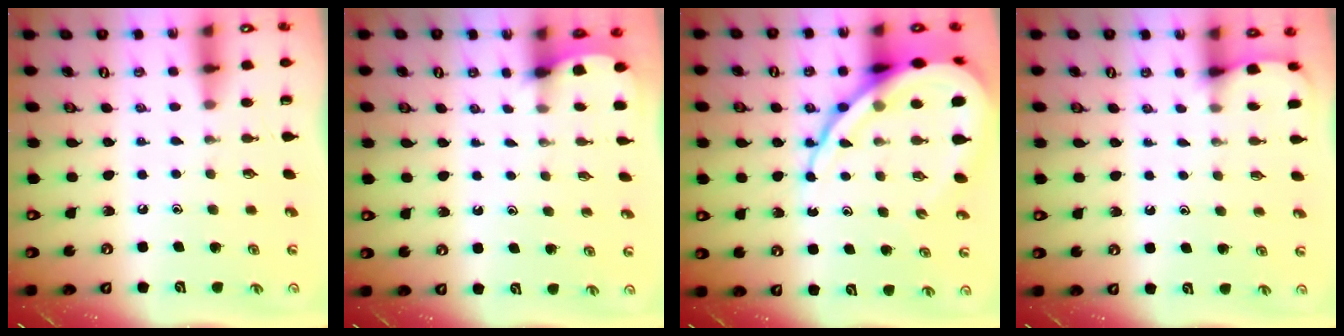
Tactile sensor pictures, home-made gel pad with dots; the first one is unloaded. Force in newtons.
{"total": 1.0, "press": 0.9, "slide": 0.1}
{"total": 18.0, "press": 17.9, "slide": 1.9}
{"total": 2.8, "press": 2.8, "slide": 0.1}